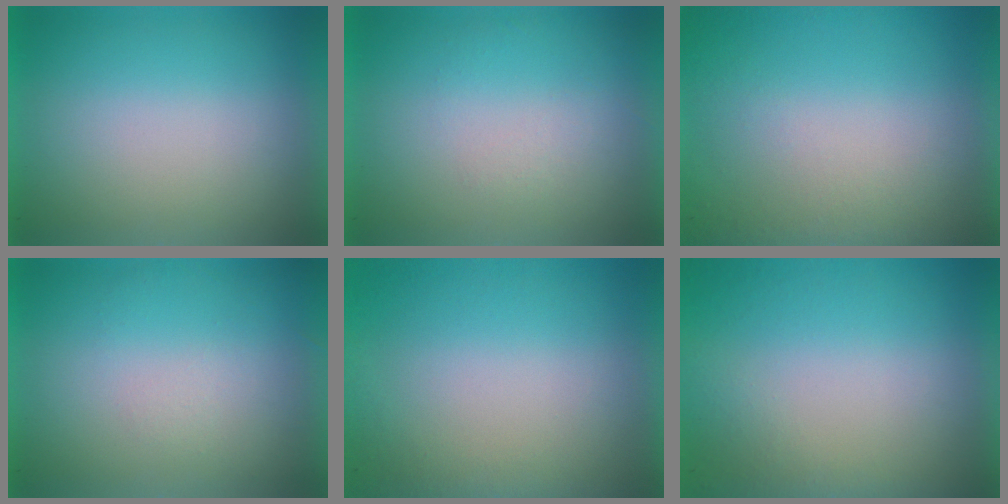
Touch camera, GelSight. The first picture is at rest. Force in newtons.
{"total": 1.2}
{"total": 5.1}
{"total": 1.3}
{"total": 4.9}
{"total": 8.4}